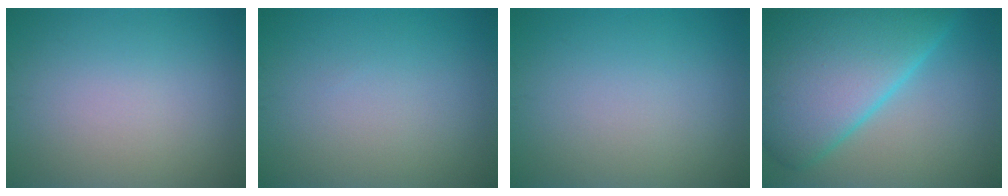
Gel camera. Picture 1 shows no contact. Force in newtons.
{"total": 0.0}
{"total": 0.0}
{"total": 13.6, "press": 13.6, "slide": 0.4}